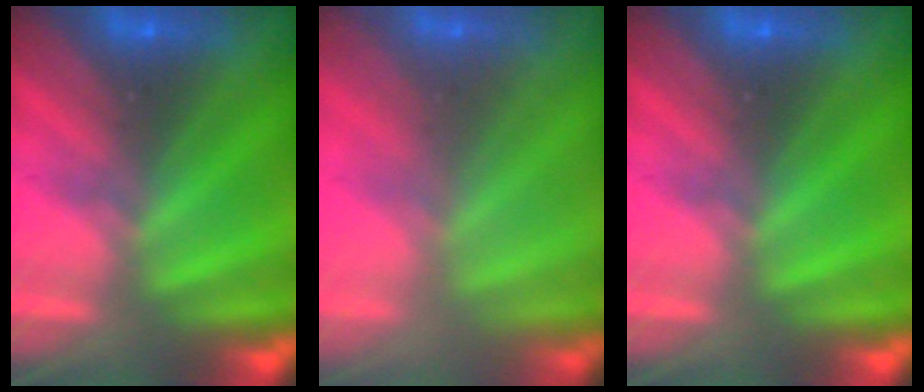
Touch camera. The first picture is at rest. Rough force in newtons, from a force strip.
{"total": 2.2}
{"total": 0.0}